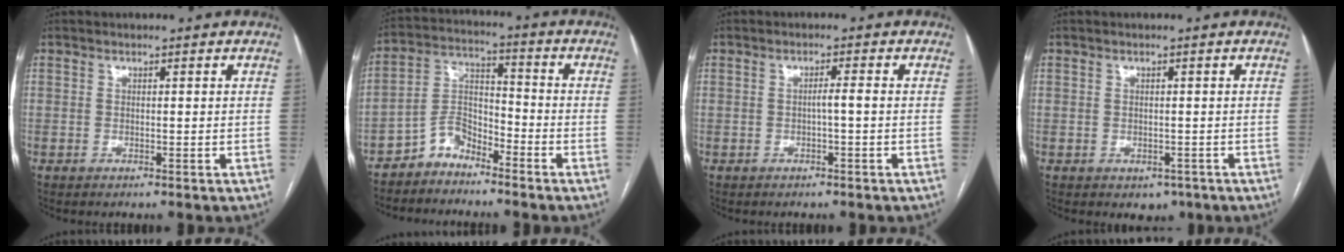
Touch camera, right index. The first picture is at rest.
{"total": 5.9, "force": [-4.8, 2.9, 1.9], "torque": [-0.033, 0.019, -0.097]}
{"total": 1.5, "force": [-0.3, -0.2, 1.4], "torque": [-0.022, 0.003, -0.006]}
{"total": 2.5, "force": [-1.2, 2.0, 1.0], "torque": [-0.003, 0.001, -0.006]}